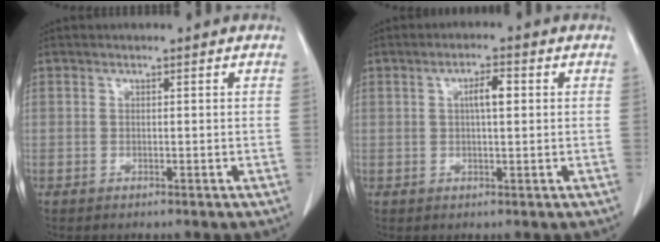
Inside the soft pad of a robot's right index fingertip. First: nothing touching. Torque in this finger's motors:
{"motor_torque": [0.34, 0.05, 0.07, 0.05]}